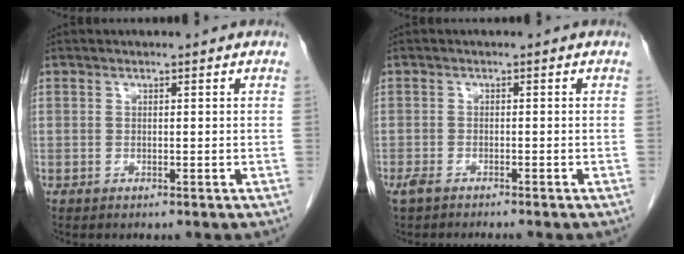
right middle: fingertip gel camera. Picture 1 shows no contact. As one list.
[{"total": 4.0, "force": [-3.3, 0.6, 2.2], "torque": [-0.034, -0.008, -0.052]}]